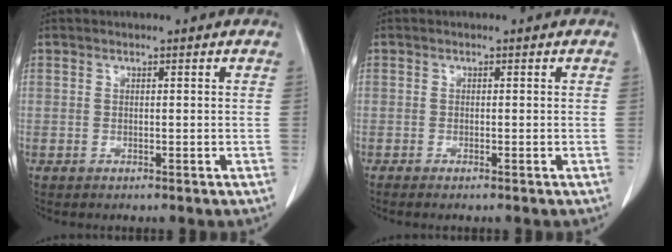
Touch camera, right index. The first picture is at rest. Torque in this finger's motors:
{"motor_torque": [0.01, -0.09, 0.00, 0.01]}